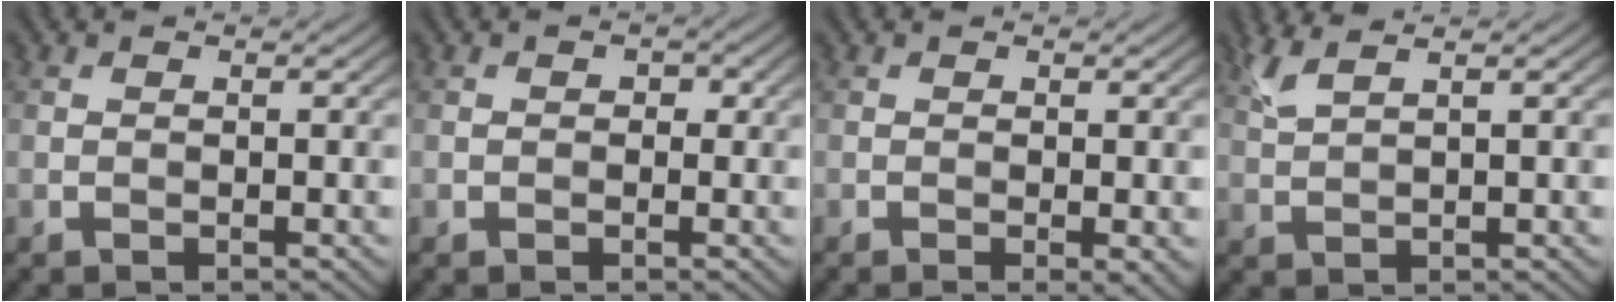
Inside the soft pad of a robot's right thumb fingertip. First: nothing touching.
{"total": 1.2, "force": [0.0, 1.2, 0.4], "torque": [-0.002, -0.005, -0.004]}
{"total": 1.8, "force": [-0.5, 0.3, 1.7], "torque": [-0.029, -0.006, -0.009]}
{"total": 3.2, "force": [2.2, 0.6, 2.3], "torque": [-0.054, 0.012, 0.052]}